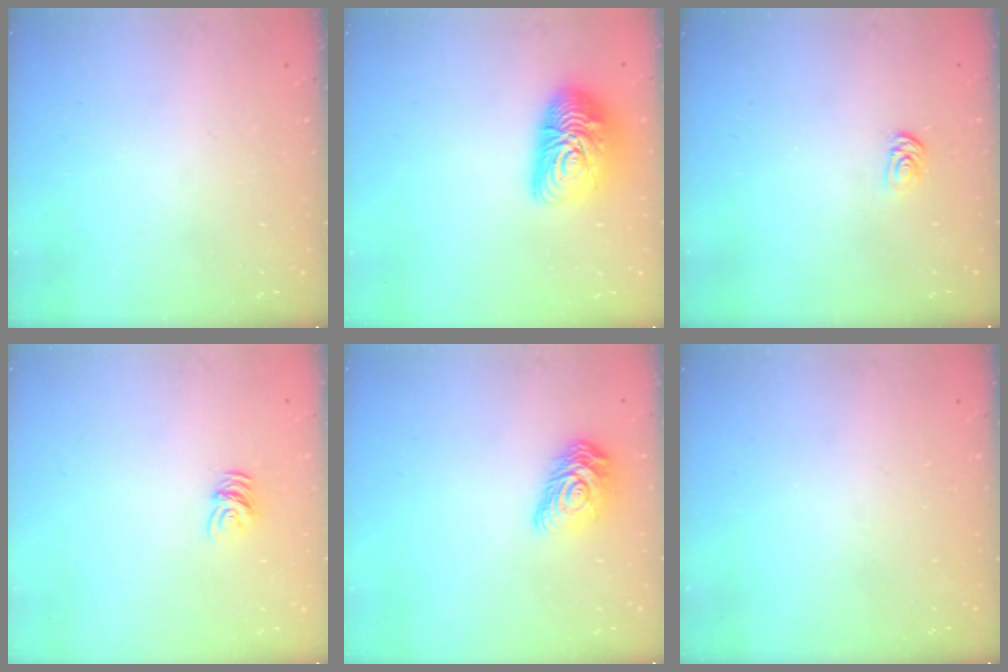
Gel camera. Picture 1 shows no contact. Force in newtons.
{"total": 13.4, "press": 13.4, "slide": 0.8}
{"total": 2.0, "press": 2.0, "slide": 0.3}
{"total": 5.0, "press": 4.9, "slide": 0.2}
{"total": 11.9, "press": 11.9, "slide": 0.5}
{"total": 0.0}